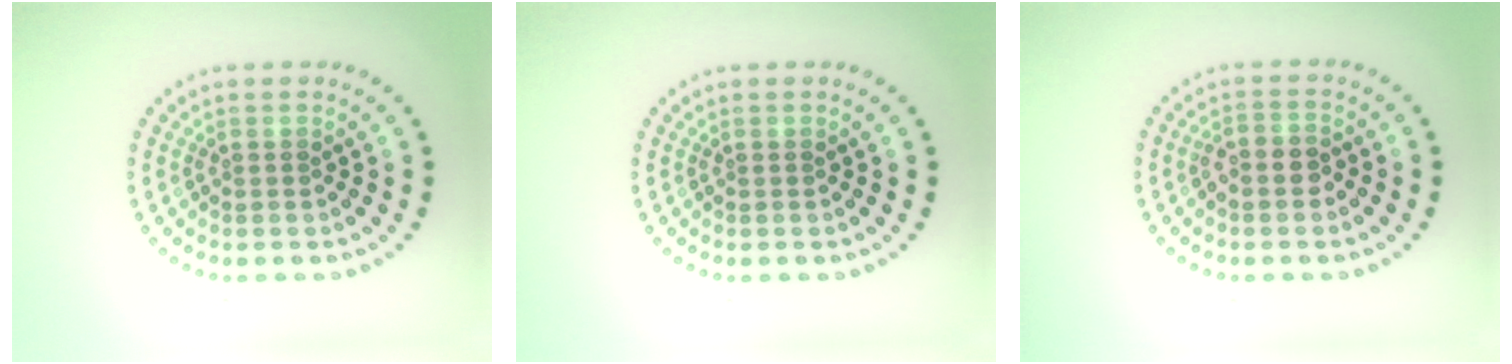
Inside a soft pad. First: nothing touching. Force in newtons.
{"total": 0.0}
{"total": 1.9, "press": 1.8, "slide": 0.8}